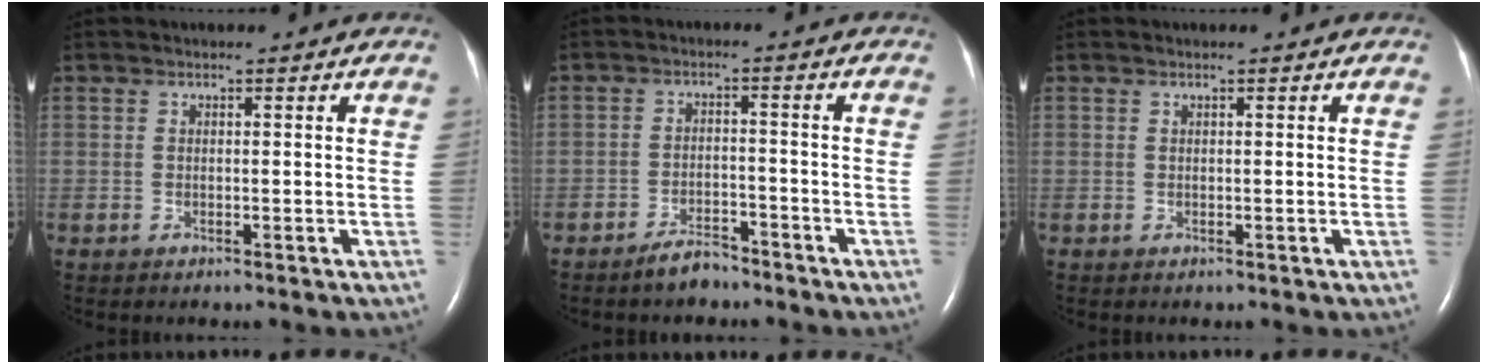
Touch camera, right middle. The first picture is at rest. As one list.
[{"total": 3.7, "force": [-3.3, 1.1, 1.3], "torque": [-0.030, 0.000, -0.056]}, {"total": 0.0}]